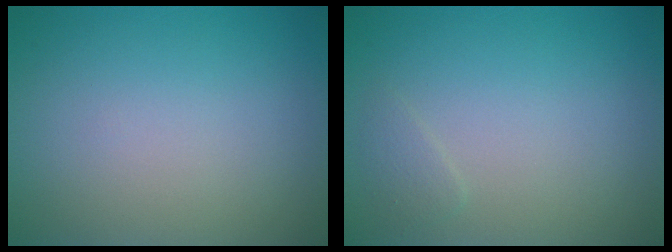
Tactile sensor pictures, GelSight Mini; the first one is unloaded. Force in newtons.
{"total": 0.9, "press": 0.9, "slide": 0.0}